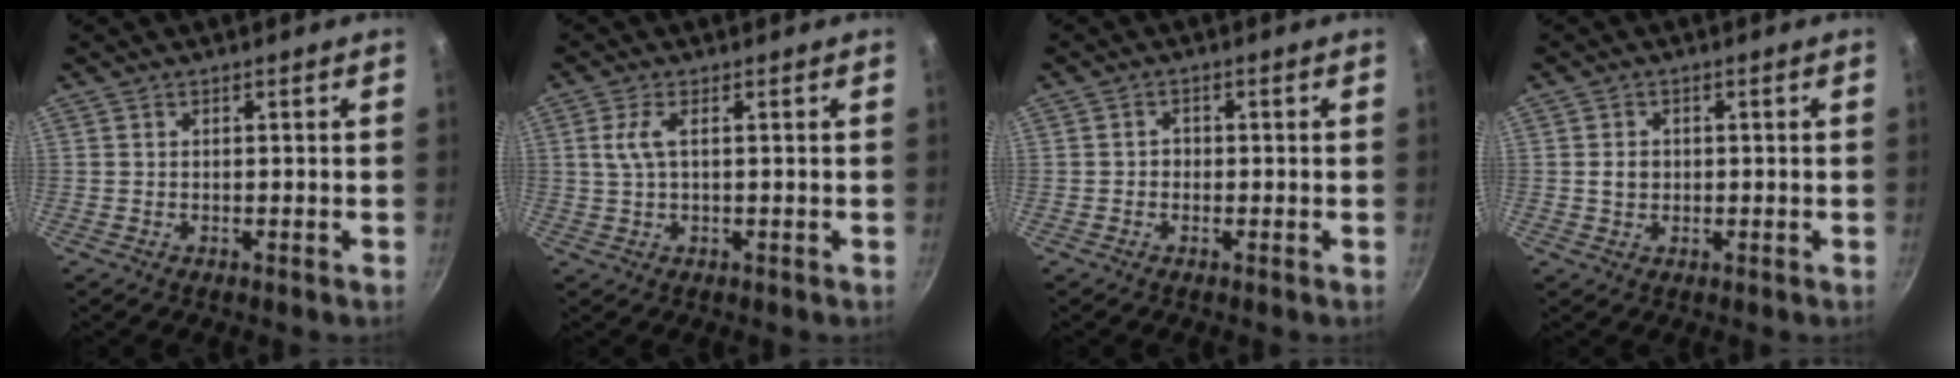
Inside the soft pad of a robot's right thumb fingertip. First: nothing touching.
{"total": 3.4, "force": [0.7, 1.2, 3.1], "torque": [-0.085, 0.009, 0.018]}
{"total": 1.5, "force": [-0.3, 1.2, 0.7], "torque": [0.001, 0.006, -0.010]}
{"total": 2.5, "force": [0.1, 2.1, 1.3], "torque": [-0.015, 0.004, 0.003]}